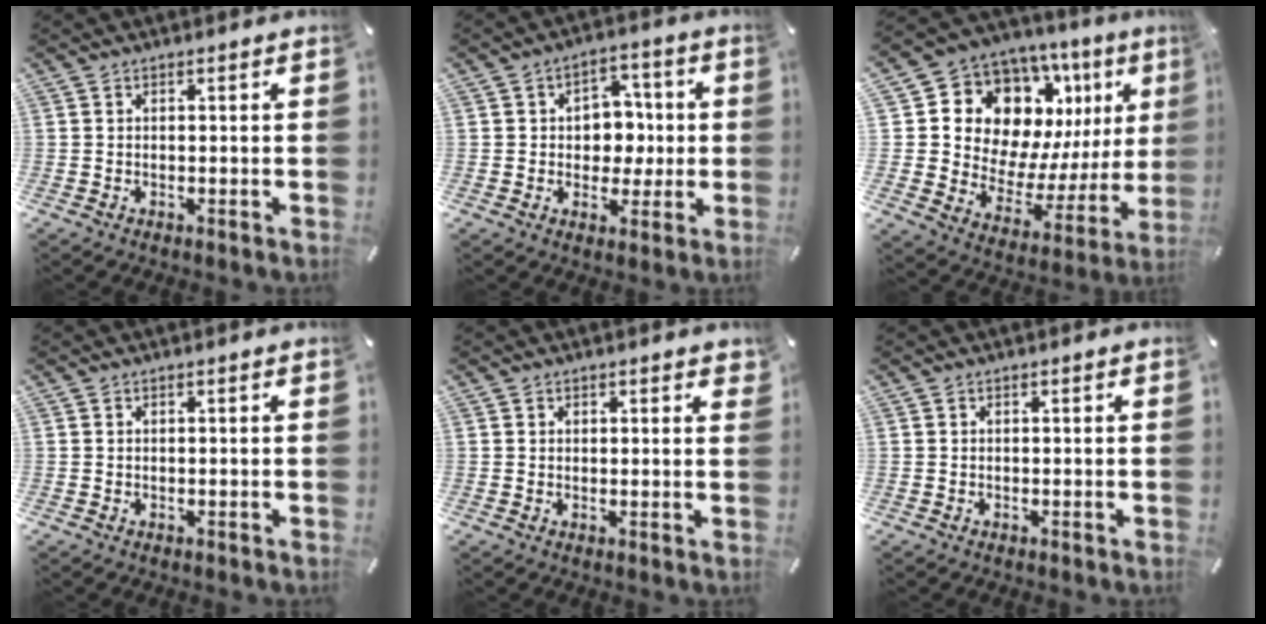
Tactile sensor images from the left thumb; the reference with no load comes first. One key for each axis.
{"total": 8.0, "fx": 0.0, "fy": 7.2, "fz": 3.4, "tx": -0.040, "ty": 0.006, "tz": -0.001}
{"total": 15.4, "fx": 8.7, "fy": 11.0, "fz": 6.3, "tx": -0.097, "ty": -0.086, "tz": 0.165}
{"total": 0.0}
{"total": 1.0, "fx": 0.8, "fy": 0.6, "fz": 0.4, "tx": 0.009, "ty": -0.006, "tz": 0.011}
{"total": 0.0}